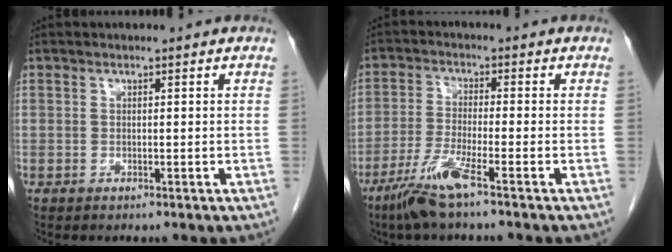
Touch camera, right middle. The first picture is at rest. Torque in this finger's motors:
{"motor_torque": [0.78, -0.67, 0.12, 0.07]}